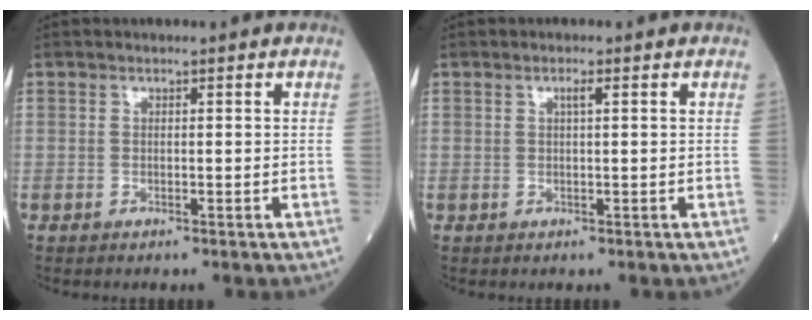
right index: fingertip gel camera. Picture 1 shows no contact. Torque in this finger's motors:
{"motor_torque": [0.14, 0.03, 0.10, 0.03]}